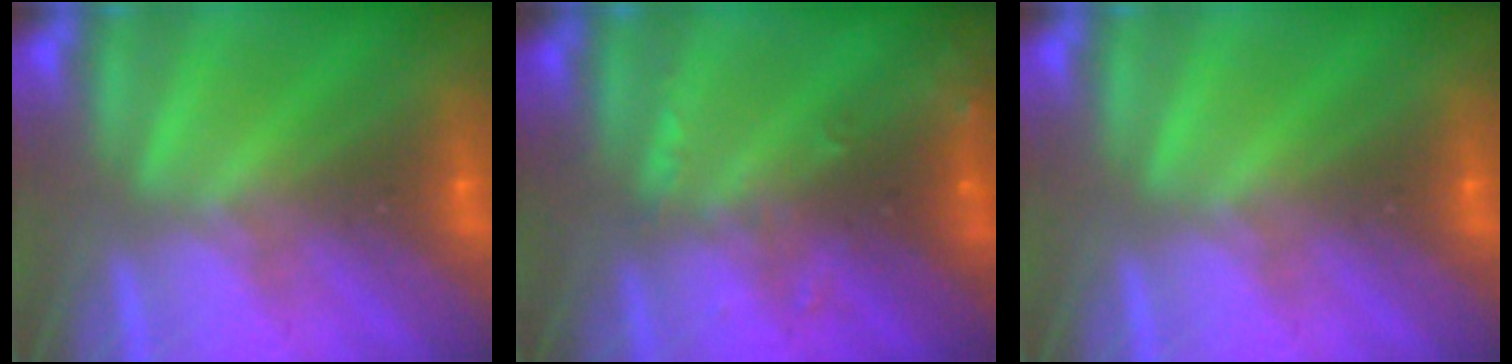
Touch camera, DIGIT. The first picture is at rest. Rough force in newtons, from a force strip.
{"total": 2.8}
{"total": 0.0}